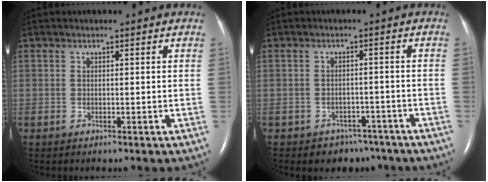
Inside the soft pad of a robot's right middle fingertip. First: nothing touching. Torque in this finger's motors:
{"motor_torque": [0.04, -0.04, 0.01, 0.00]}